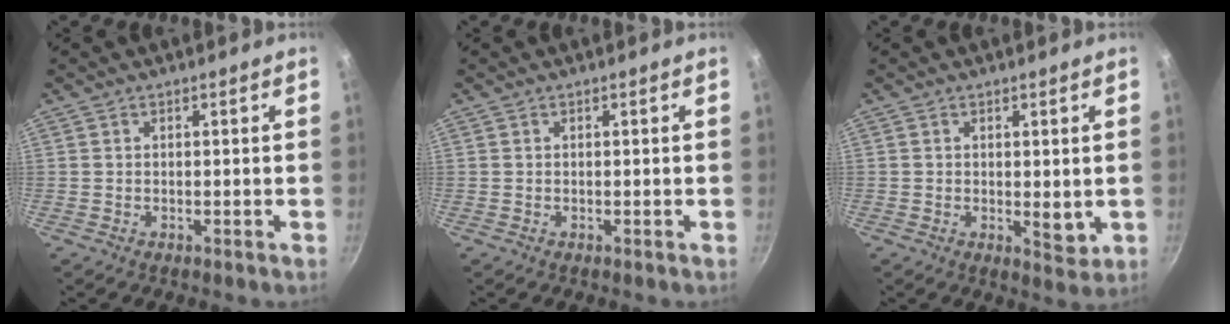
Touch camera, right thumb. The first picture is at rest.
{"total": 0.0}
{"total": 3.7, "force": [0.1, 1.8, 3.2], "torque": [-0.044, -0.016, 0.003]}